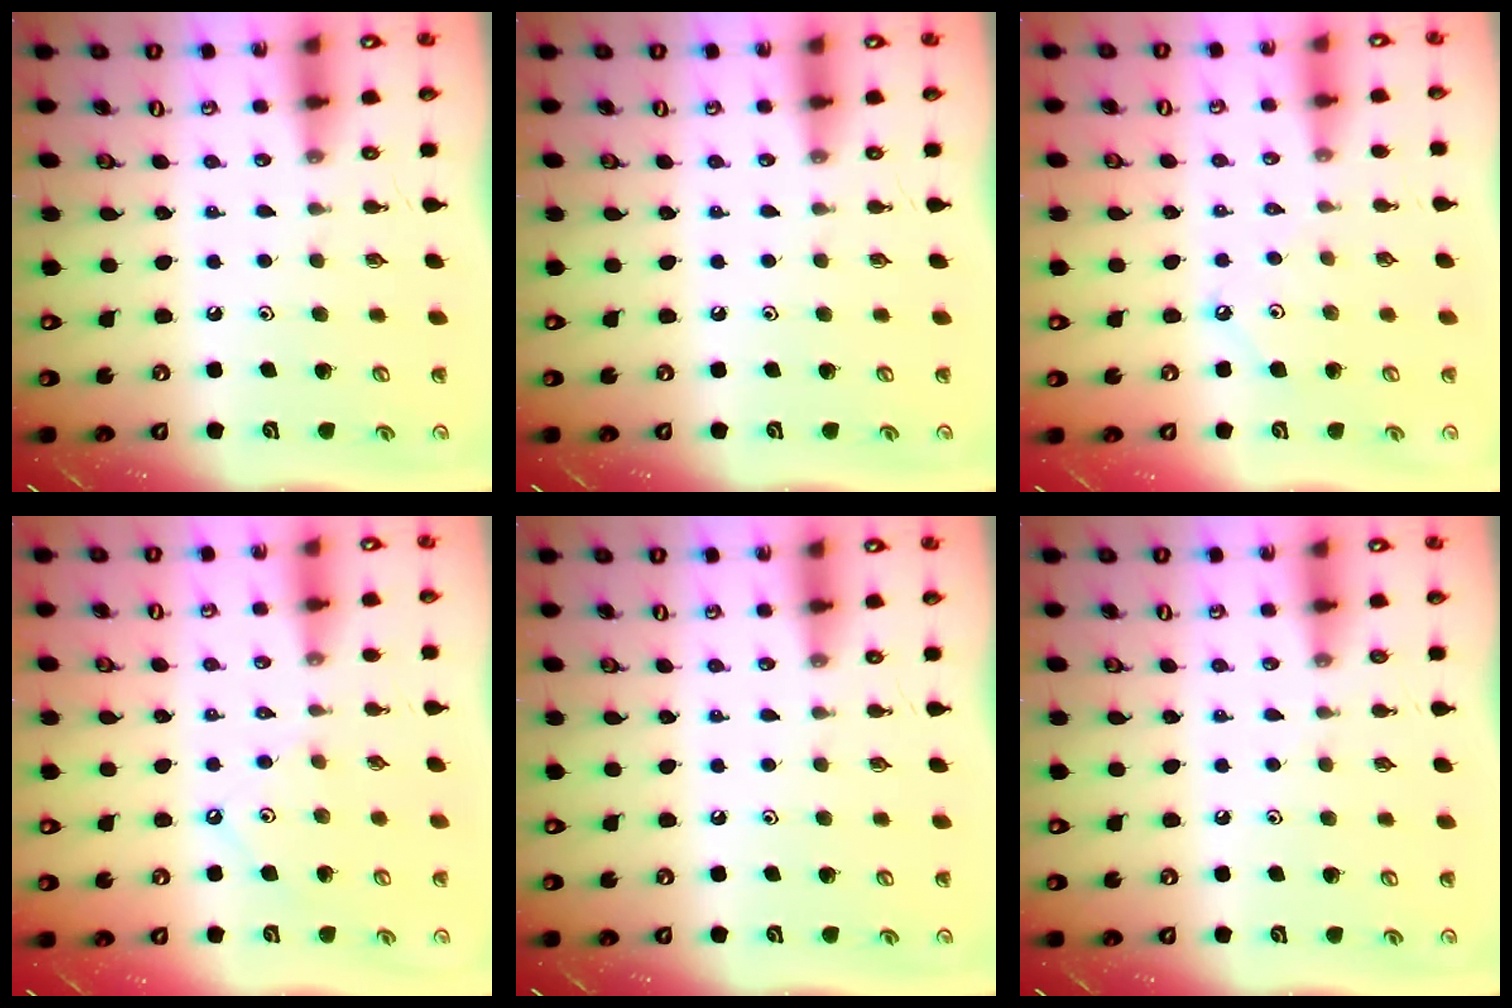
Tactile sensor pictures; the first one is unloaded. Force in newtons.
{"total": 0.0}
{"total": 3.0, "press": 3.0, "slide": 0.5}
{"total": 2.1, "press": 2.1, "slide": 0.4}
{"total": 0.0}
{"total": 2.6, "press": 2.6, "slide": 0.4}